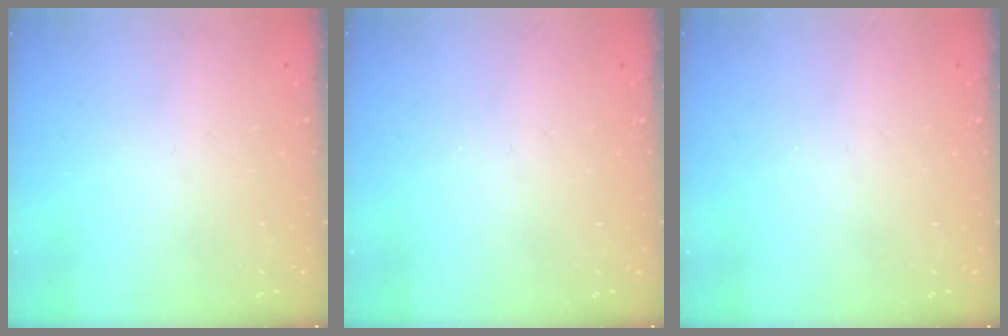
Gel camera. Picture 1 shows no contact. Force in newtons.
{"total": 0.0}
{"total": 0.0}